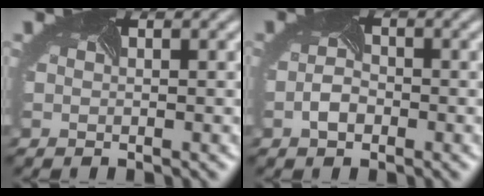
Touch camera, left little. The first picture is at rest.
{"total": 1.9, "force": [-1.4, 0.9, 0.9], "torque": [-0.029, -0.003, -0.021]}